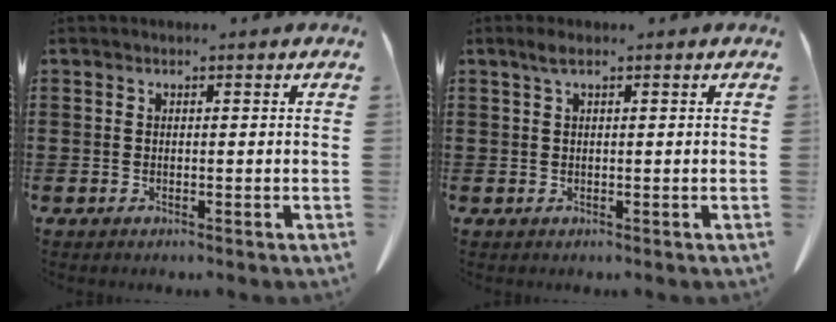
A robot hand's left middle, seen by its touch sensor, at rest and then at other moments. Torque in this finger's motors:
{"motor_torque": [0.57, 0.22, 0.00, 0.03]}